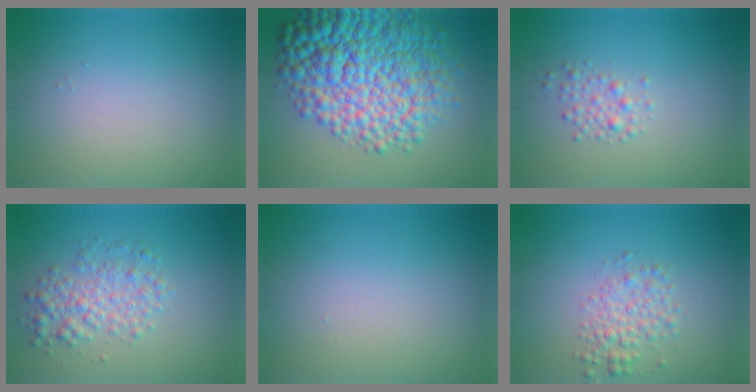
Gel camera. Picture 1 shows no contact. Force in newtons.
{"total": 13.8, "press": 13.8, "slide": 0.3}
{"total": 1.6, "press": 1.6, "slide": 0.1}
{"total": 3.4, "press": 3.4, "slide": 0.0}
{"total": 0.0}
{"total": 2.9, "press": 2.9, "slide": 0.1}